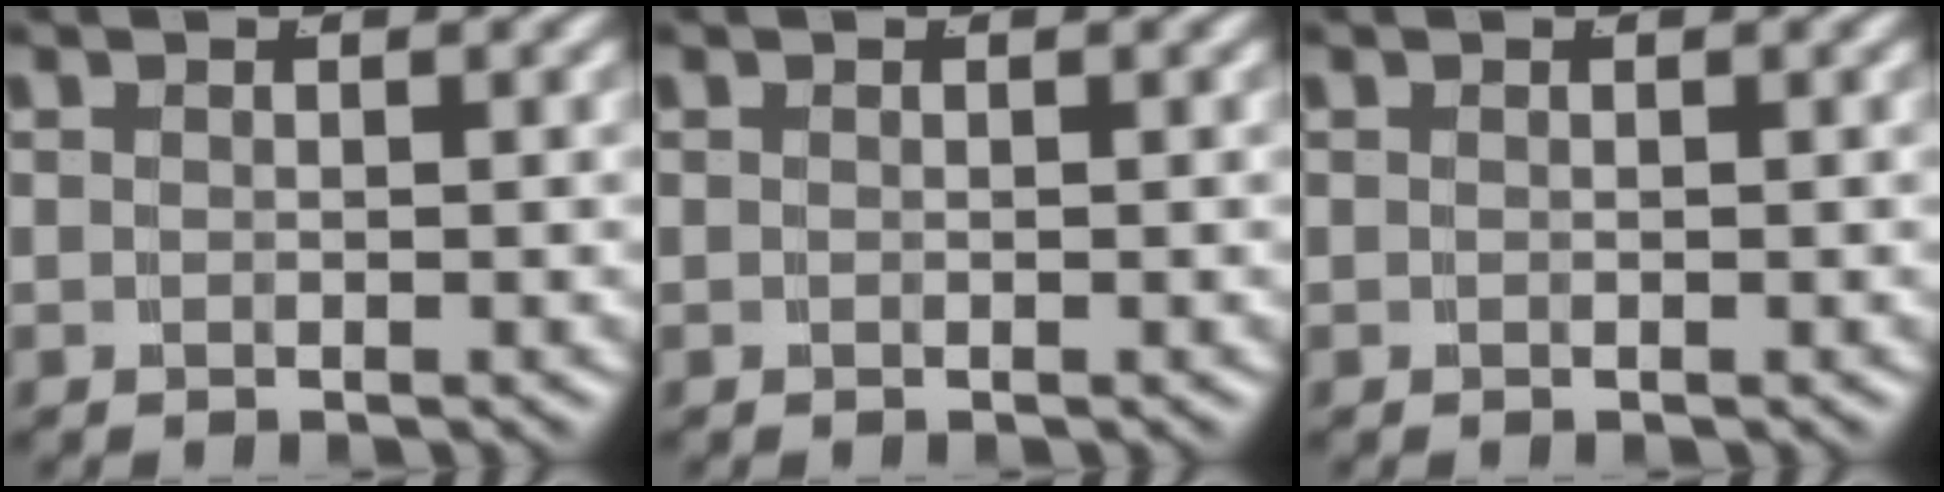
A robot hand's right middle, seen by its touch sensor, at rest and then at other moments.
{"total": 0.0}
{"total": 0.0}